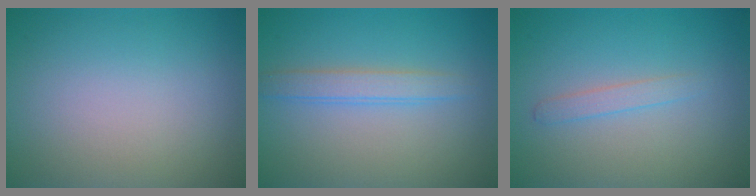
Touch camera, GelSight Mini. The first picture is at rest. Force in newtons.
{"total": 2.2, "press": 2.2, "slide": 0.1}
{"total": 1.2, "press": 1.2, "slide": 0.1}